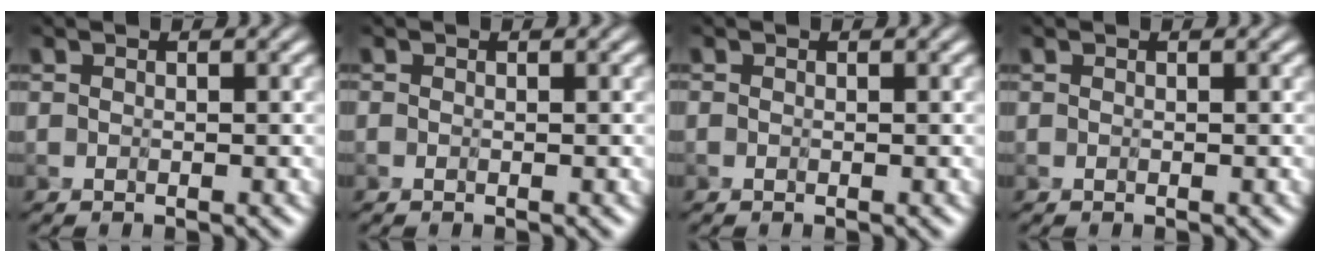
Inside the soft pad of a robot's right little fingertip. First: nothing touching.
{"total": 0.0}
{"total": 0.0}
{"total": 0.0}